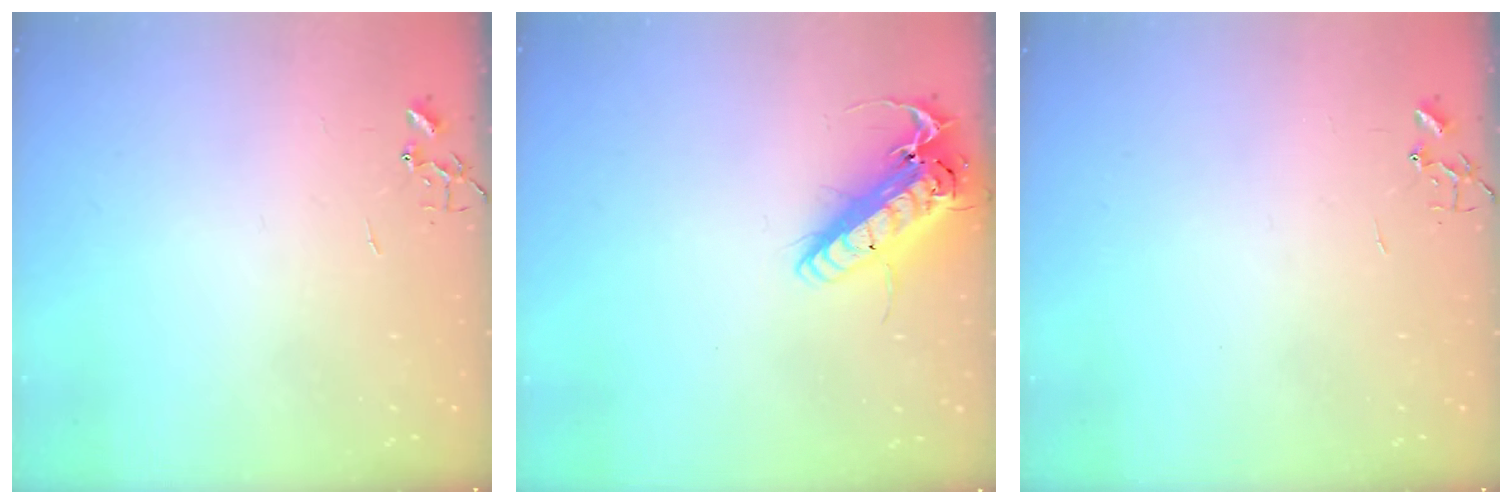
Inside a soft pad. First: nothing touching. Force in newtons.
{"total": 18.3, "press": 18.0, "slide": 3.3}
{"total": 0.0}